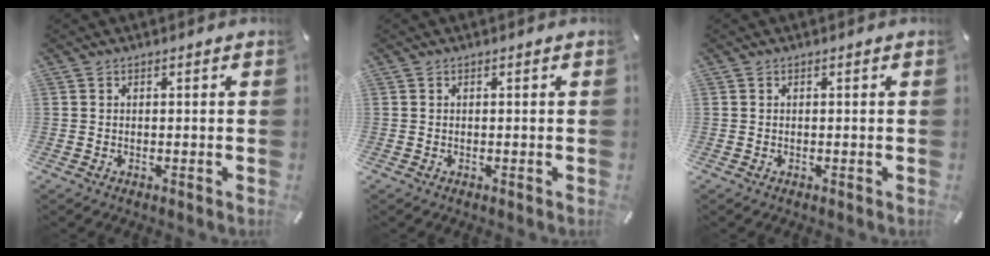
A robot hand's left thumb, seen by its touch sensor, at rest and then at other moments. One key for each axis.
{"total": 0.0}
{"total": 0.0}